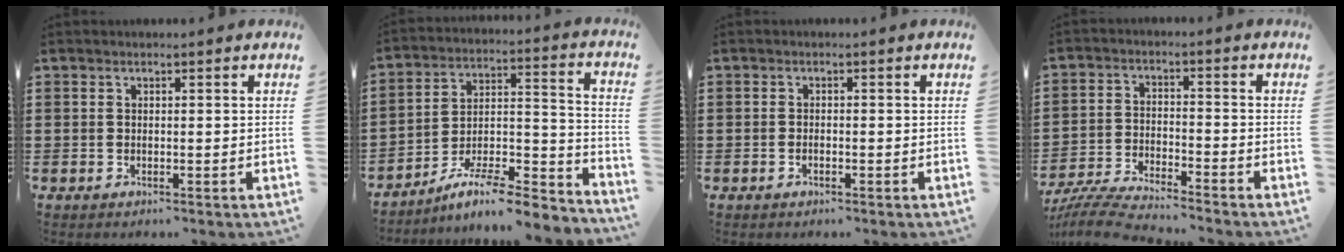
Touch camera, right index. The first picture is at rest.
{"total": 8.6, "force": [-7.2, 1.5, 4.5], "torque": [-0.066, 0.010, -0.137]}
{"total": 0.6, "force": [-0.4, 0.0, 0.5], "torque": [-0.013, -0.008, -0.004]}
{"total": 5.7, "force": [-5.5, 0.1, 1.4], "torque": [-0.041, -0.007, -0.112]}